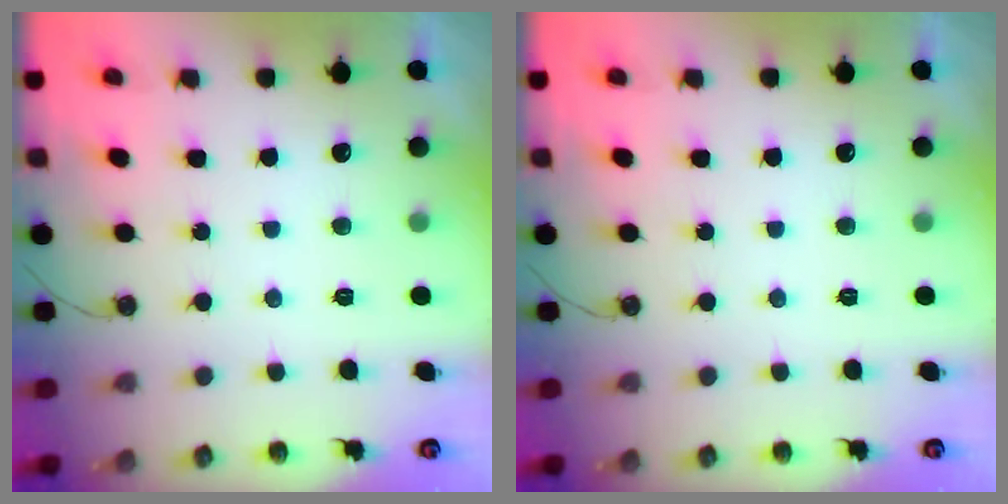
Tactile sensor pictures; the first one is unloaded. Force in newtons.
{"total": 0.0}